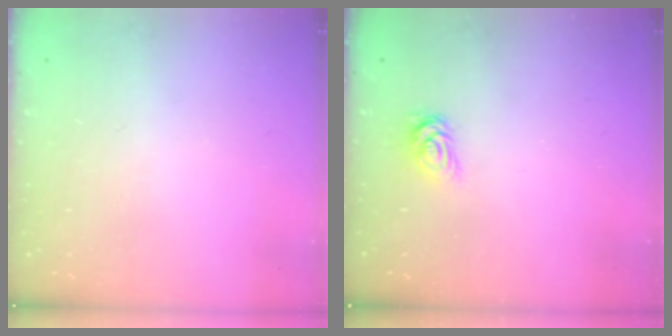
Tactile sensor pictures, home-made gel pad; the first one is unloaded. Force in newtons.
{"total": 2.7, "press": 2.7, "slide": 0.4}